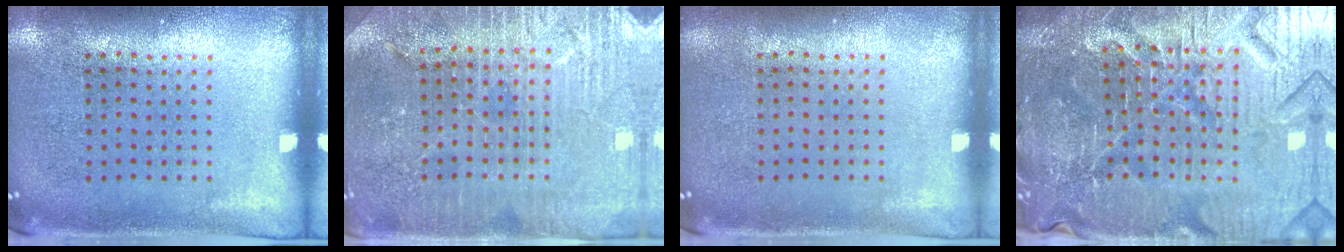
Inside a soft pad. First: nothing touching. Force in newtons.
{"total": 4.1, "press": 3.9, "slide": 1.2}
{"total": 0.0}
{"total": 5.8, "press": 5.5, "slide": 1.9}